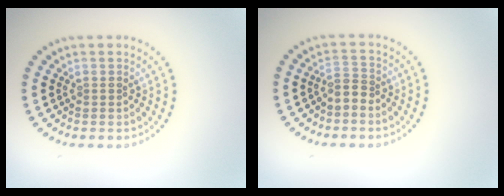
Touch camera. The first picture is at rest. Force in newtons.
{"total": 1.7, "press": 1.3, "slide": 1.1}